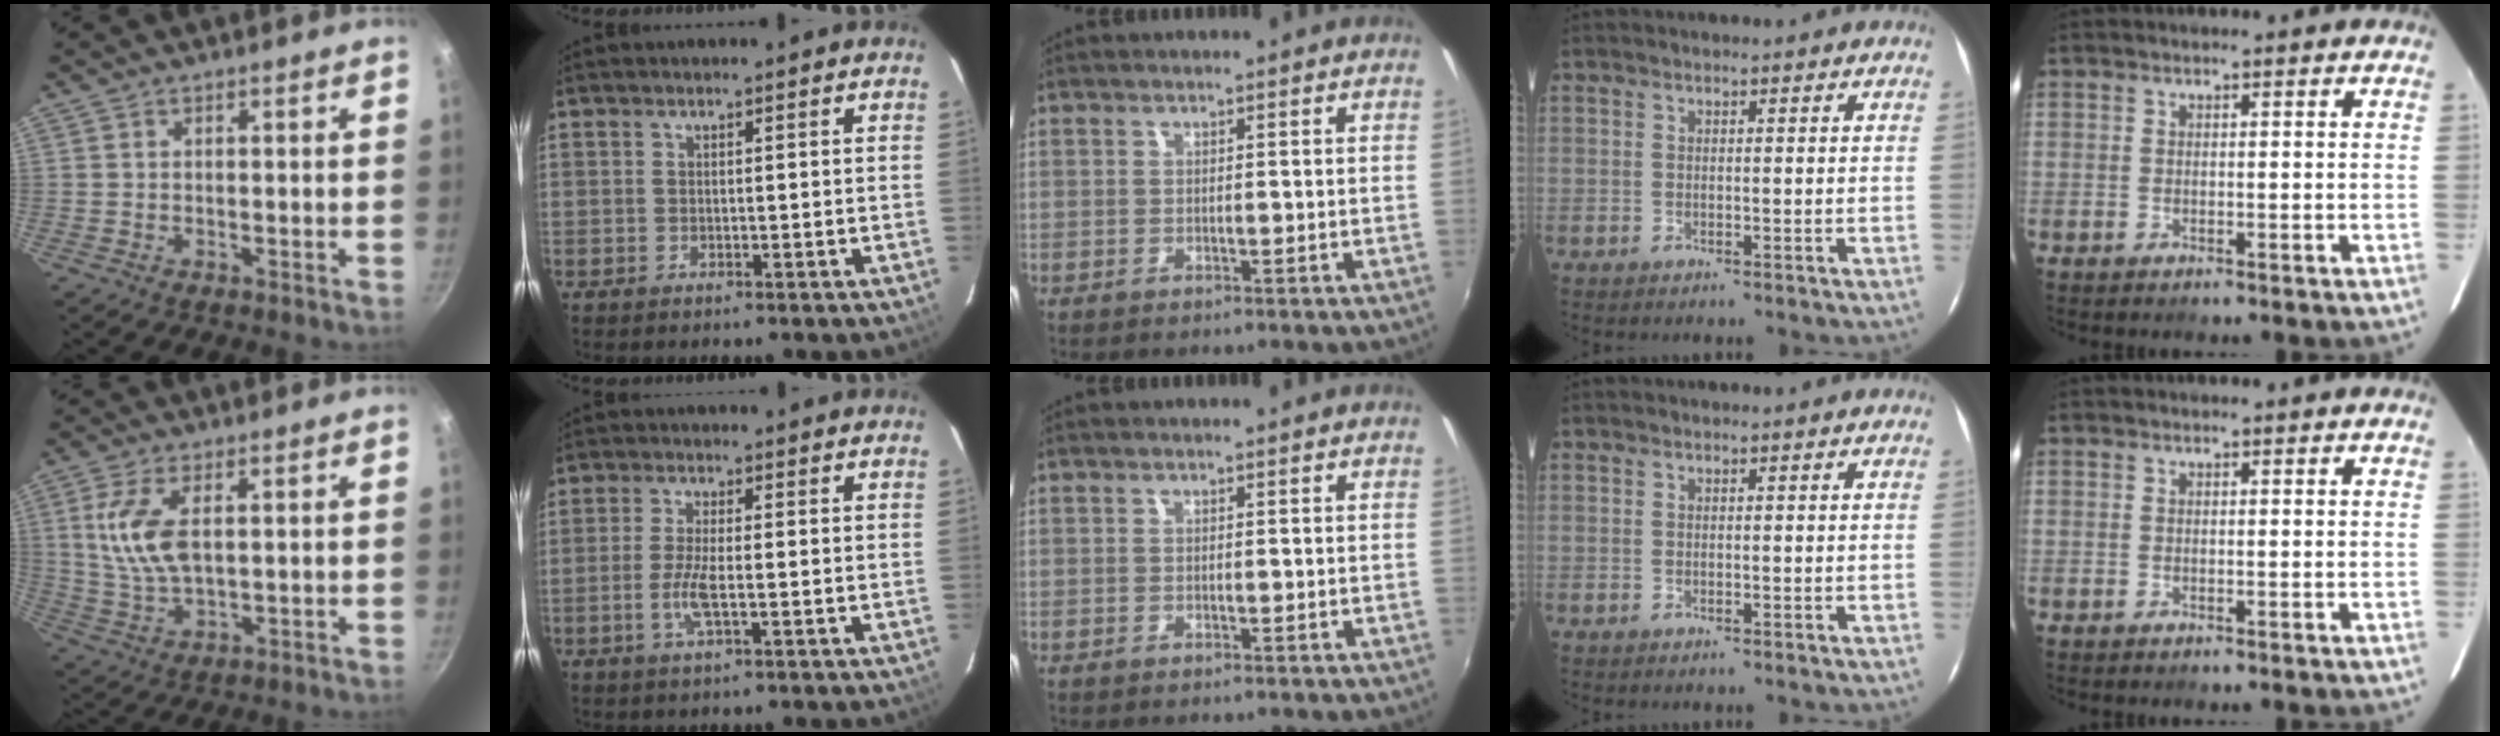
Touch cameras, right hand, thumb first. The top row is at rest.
{"thumb": {"total": 9.6, "force": [2.0, 4.7, 8.1], "torque": [-0.164, -0.004, 0.043]}, "index": {"total": 4.8, "force": [-1.4, 0.7, 4.5], "torque": [-0.093, -0.004, -0.030]}}